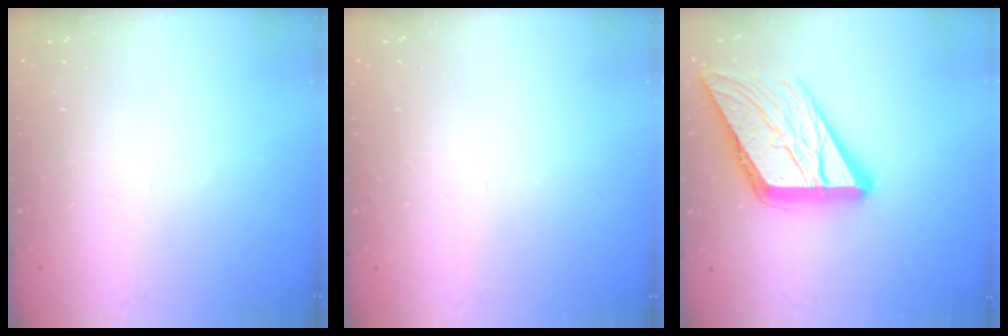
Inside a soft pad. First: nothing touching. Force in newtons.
{"total": 1.5, "press": 1.5, "slide": 0.1}
{"total": 18.6, "press": 18.5, "slide": 2.0}